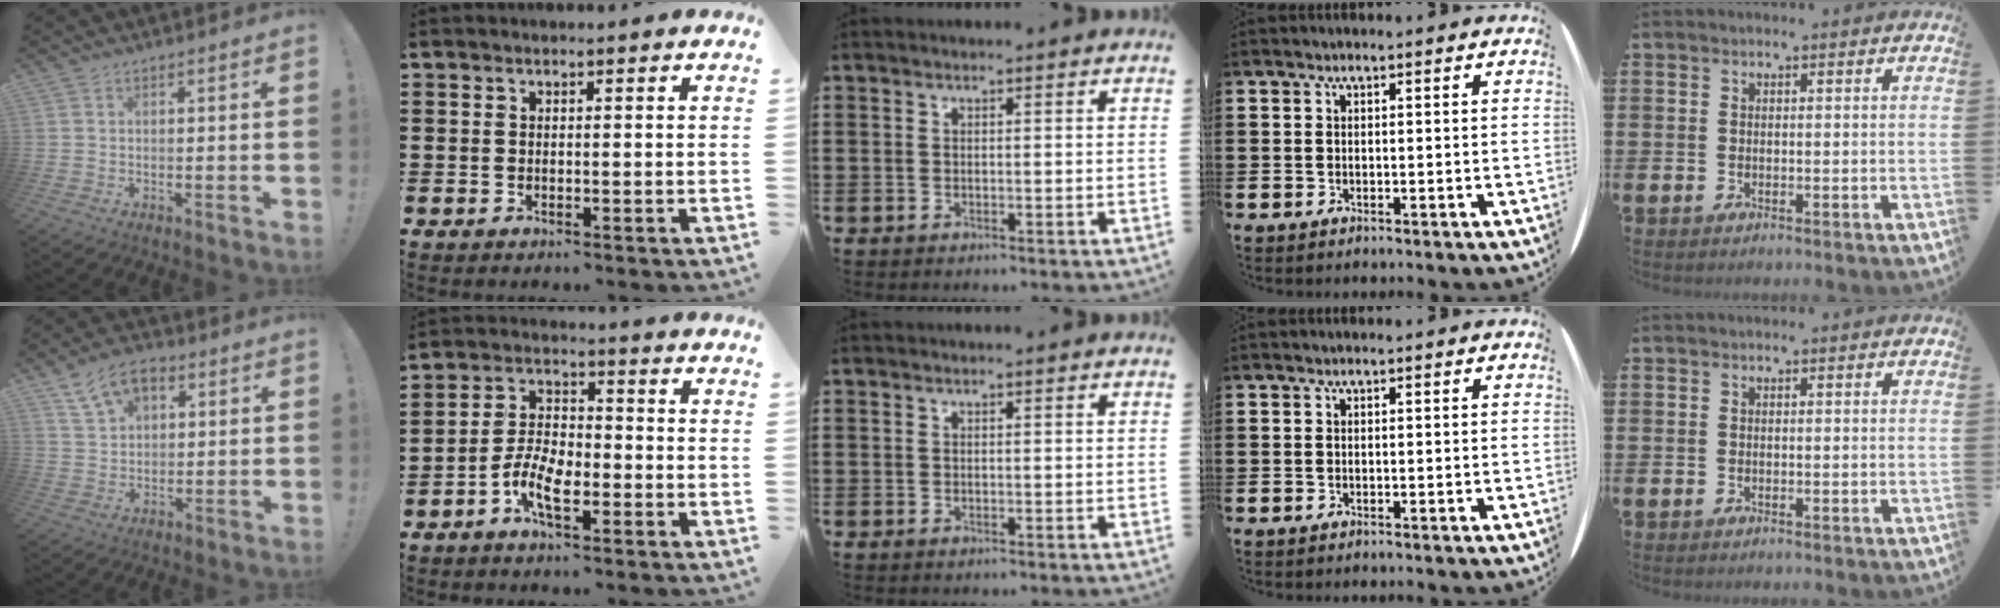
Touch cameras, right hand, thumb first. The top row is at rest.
{"thumb": {"total": 9.0, "force": [4.7, 5.5, 5.3], "torque": [-0.083, -0.010, 0.088]}, "index": {"total": 6.6, "force": [-3.1, 3.0, 5.1], "torque": [-0.120, 0.000, -0.064]}}